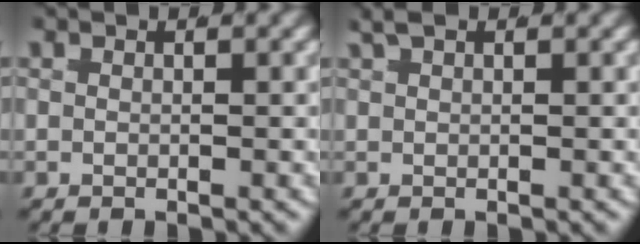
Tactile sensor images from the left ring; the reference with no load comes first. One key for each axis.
{"total": 0.8, "fx": 0.8, "fy": 0.0, "fz": 0.3, "tx": -0.010, "ty": 0.003, "tz": 0.014}